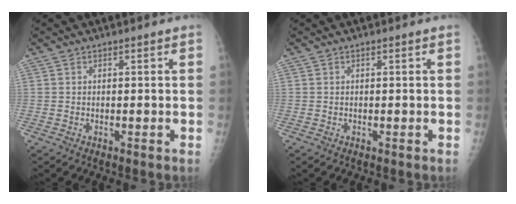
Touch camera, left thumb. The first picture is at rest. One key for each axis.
{"total": 0.0}